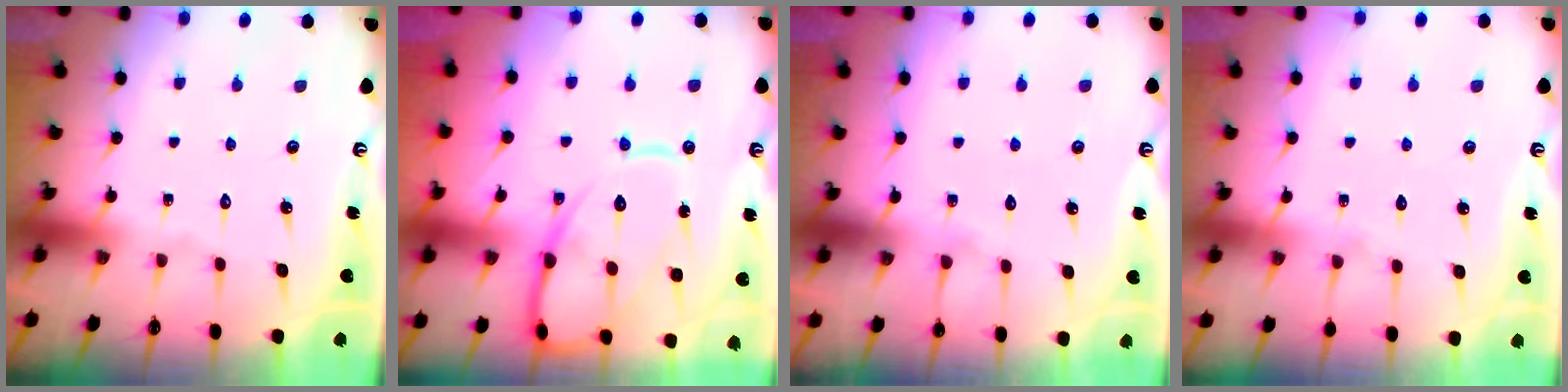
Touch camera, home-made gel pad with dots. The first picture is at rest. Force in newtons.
{"total": 13.5, "press": 13.5, "slide": 1.3}
{"total": 2.9, "press": 2.9, "slide": 0.2}
{"total": 4.2, "press": 4.2, "slide": 0.5}